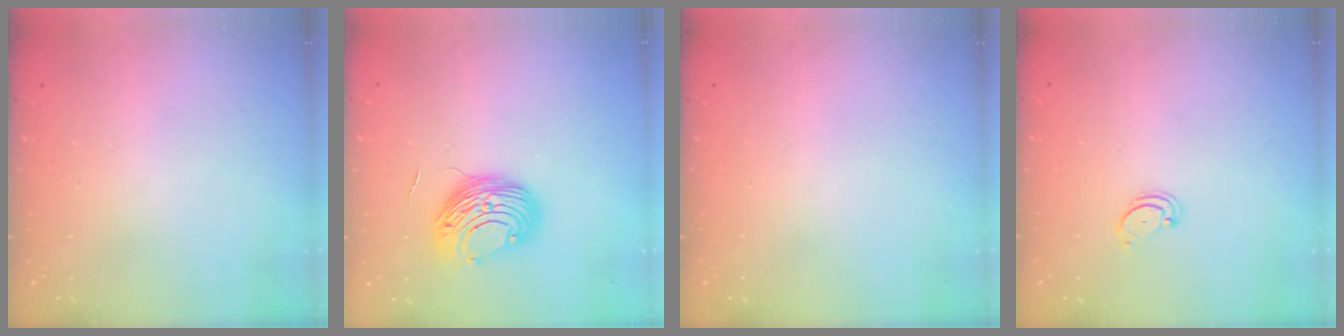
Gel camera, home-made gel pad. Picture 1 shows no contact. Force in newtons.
{"total": 9.9, "press": 9.9, "slide": 0.9}
{"total": 0.0}
{"total": 2.0, "press": 2.0, "slide": 0.2}